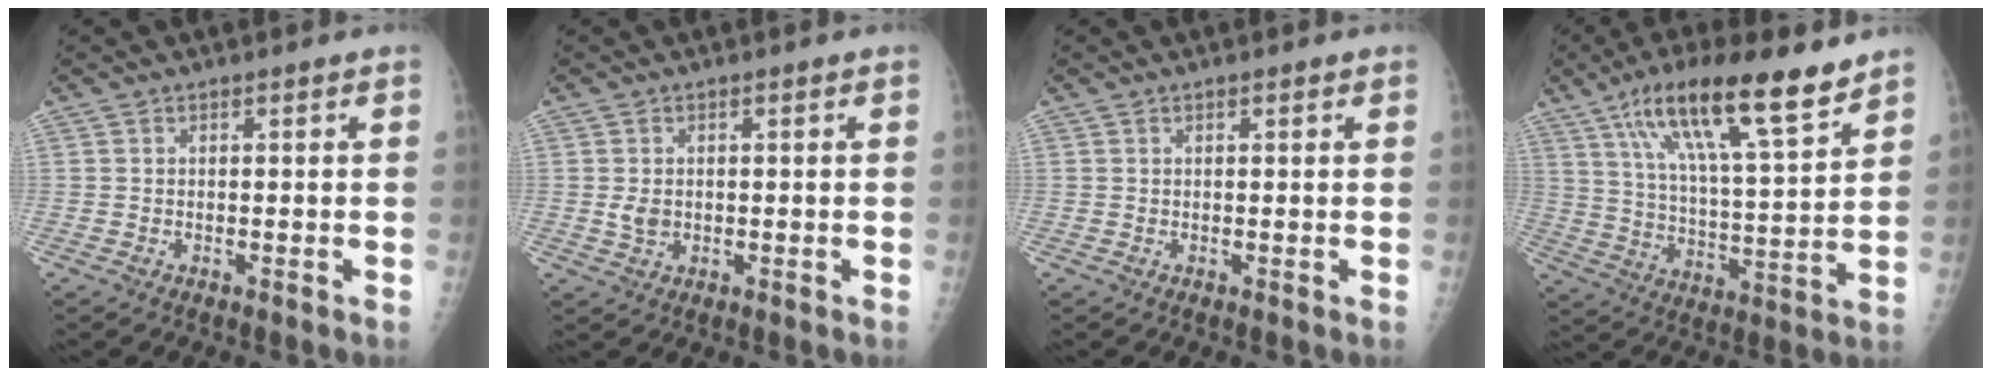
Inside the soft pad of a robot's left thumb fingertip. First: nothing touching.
{"total": 2.3, "force": [-0.1, 1.8, 1.4], "torque": [-0.018, -0.001, 0.003]}
{"total": 0.7, "force": [0.4, 0.3, 0.5], "torque": [-0.007, 0.000, 0.004]}
{"total": 19.6, "force": [12.7, 4.3, 14.4], "torque": [-0.229, -0.042, 0.219]}